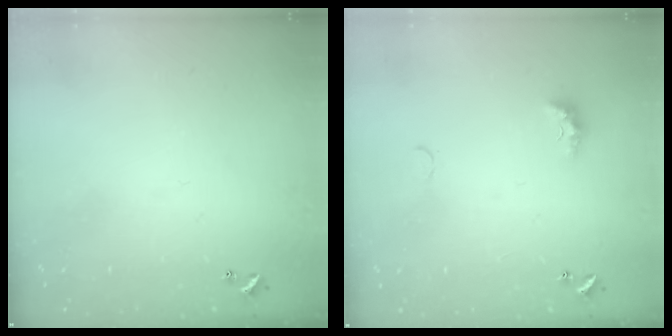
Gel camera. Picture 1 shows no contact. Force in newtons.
{"total": 2.8, "press": 2.8, "slide": 0.7}